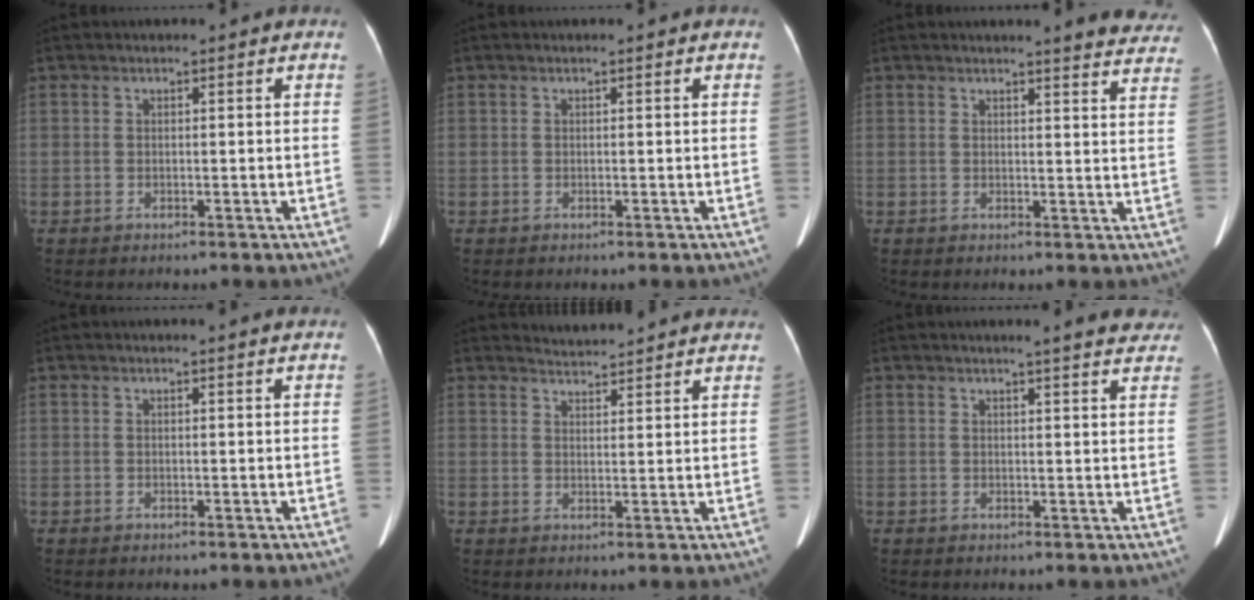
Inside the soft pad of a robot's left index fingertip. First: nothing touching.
{"total": 0.0}
{"total": 9.6, "force": [9.1, 1.0, 2.7], "torque": [-0.007, -0.034, 0.074]}
{"total": 0.9, "force": [0.9, -0.2, 0.1], "torque": [-0.010, -0.006, 0.009]}
{"total": 5.7, "force": [5.6, 0.1, 0.4], "torque": [-0.014, 0.014, 0.066]}
{"total": 7.7, "force": [7.0, 0.8, 3.2], "torque": [-0.025, -0.003, 0.060]}